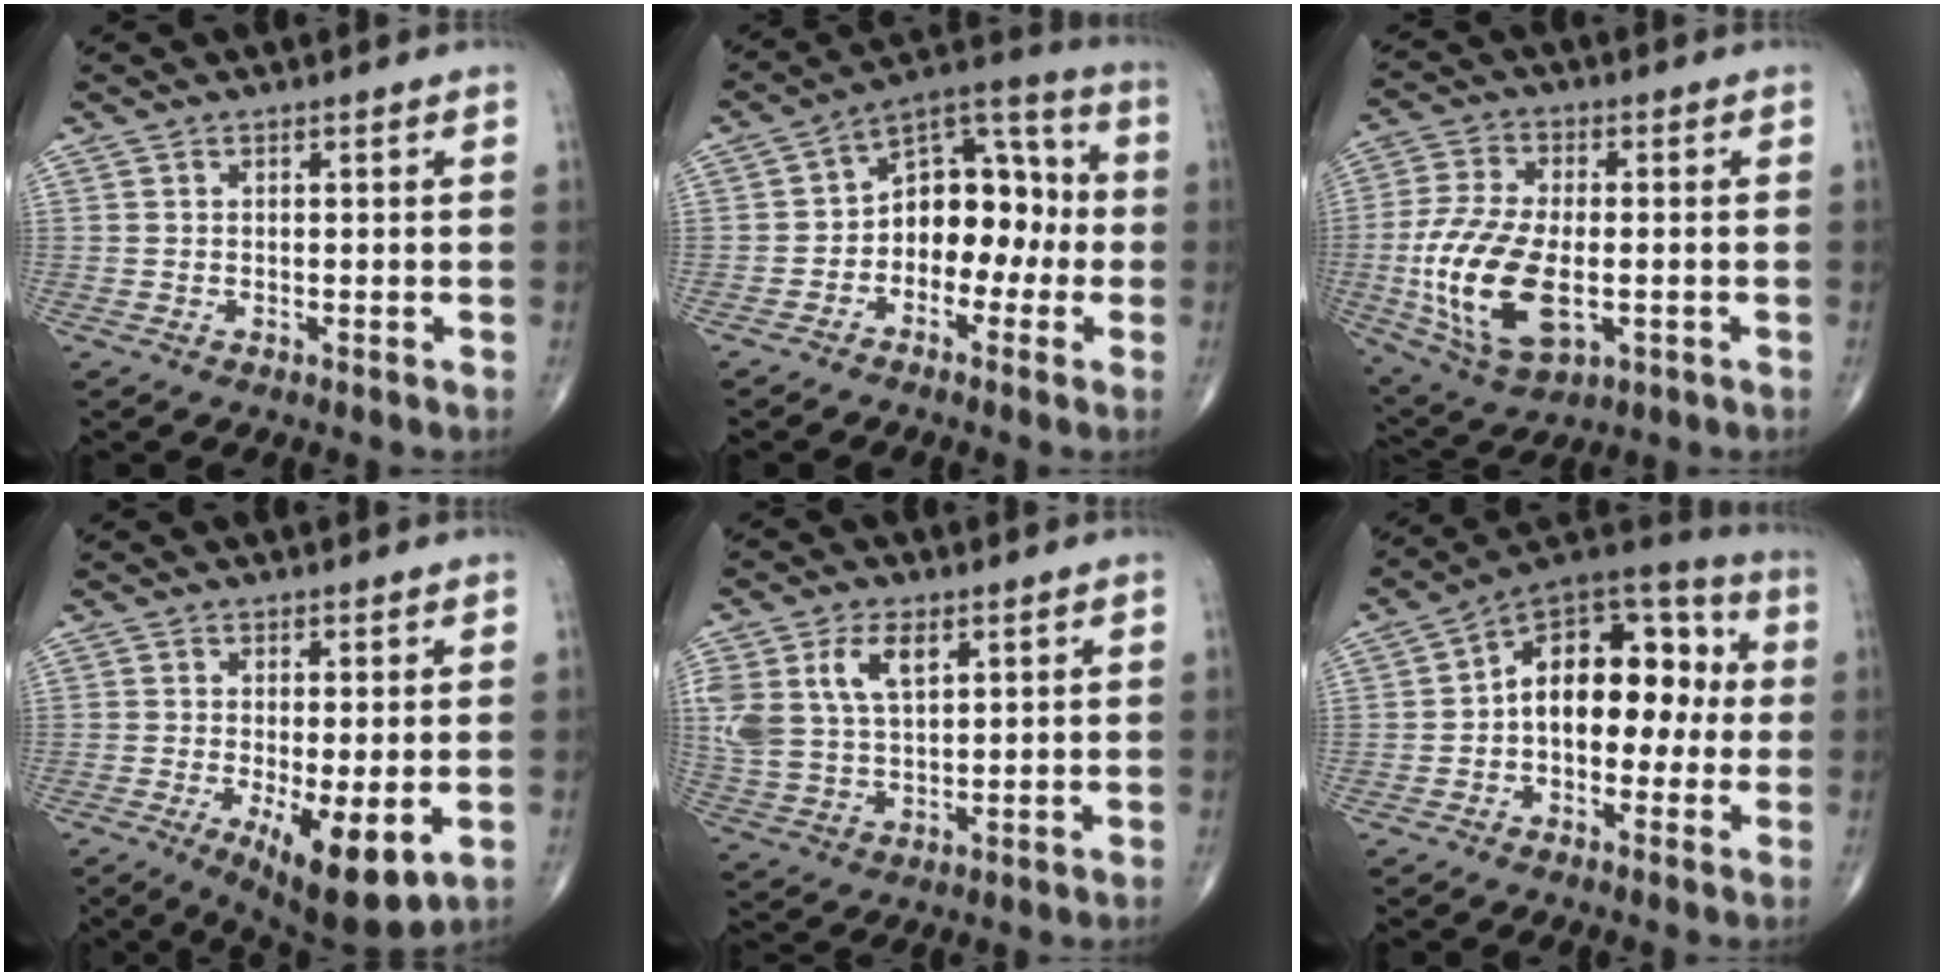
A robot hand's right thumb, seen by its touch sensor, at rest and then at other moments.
{"total": 12.6, "force": [-1.9, 8.5, 9.1], "torque": [-0.094, 0.051, -0.047]}
{"total": 17.2, "force": [-3.0, 8.8, 14.4], "torque": [-0.295, -0.003, -0.045]}
{"total": 10.6, "force": [-2.9, 3.4, 9.5], "torque": [-0.146, -0.024, -0.037]}
{"total": 11.6, "force": [4.5, 6.6, 8.4], "torque": [-0.175, -0.005, 0.096]}
{"total": 16.2, "force": [-0.1, 10.1, 12.6], "torque": [-0.146, 0.051, -0.017]}